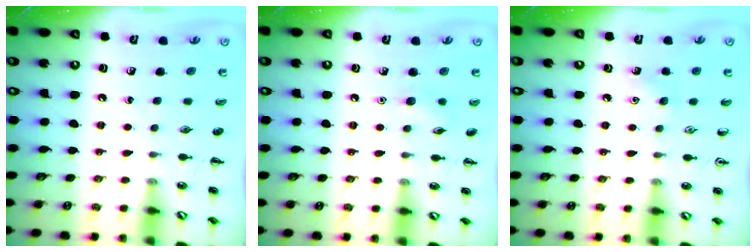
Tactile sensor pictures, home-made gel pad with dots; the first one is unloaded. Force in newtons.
{"total": 5.3, "press": 5.0, "slide": 1.6}
{"total": 4.0, "press": 3.9, "slide": 1.1}